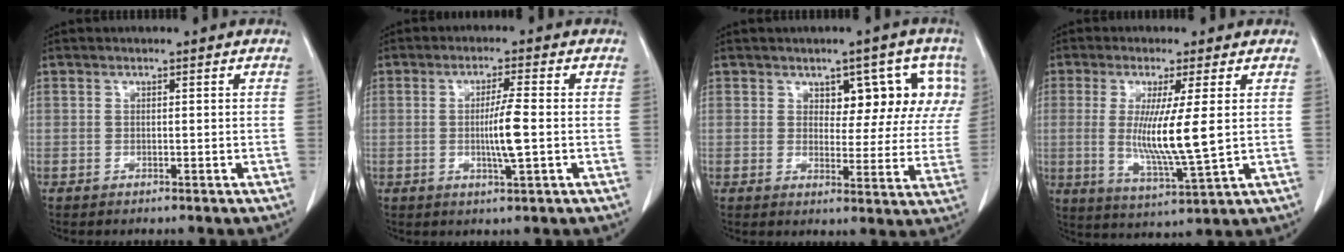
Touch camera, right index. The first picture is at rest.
{"total": 5.3, "force": [-0.6, -0.2, 5.2], "torque": [-0.091, -0.008, -0.013]}
{"total": 8.5, "force": [3.8, 4.7, 6.0], "torque": [-0.052, 0.020, 0.045]}
{"total": 10.2, "force": [0.6, -0.2, 10.2], "torque": [-0.204, -0.030, 0.010]}